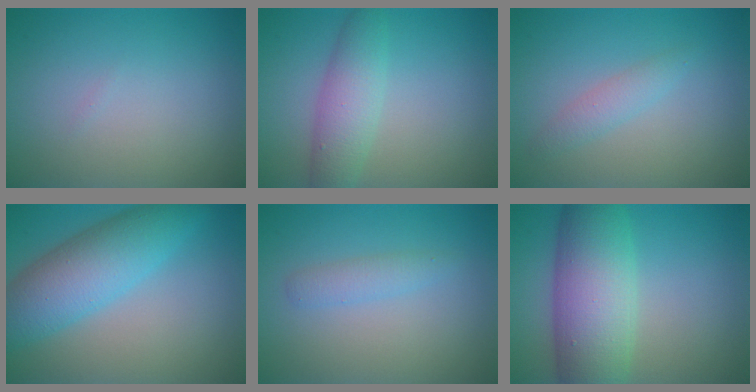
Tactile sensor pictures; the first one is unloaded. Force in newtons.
{"total": 3.8, "press": 3.8, "slide": 0.1}
{"total": 1.6, "press": 1.6, "slide": 0.0}
{"total": 7.1, "press": 7.1, "slide": 0.1}
{"total": 1.4, "press": 1.4, "slide": 0.1}
{"total": 9.3, "press": 9.3, "slide": 0.2}